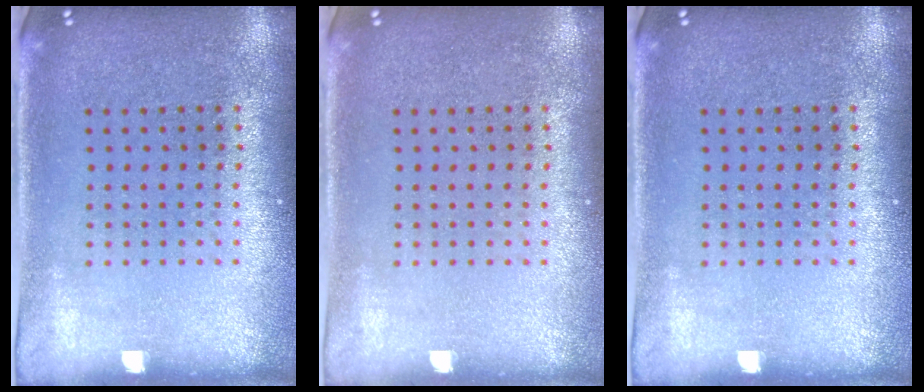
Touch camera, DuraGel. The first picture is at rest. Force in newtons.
{"total": 0.0}
{"total": 0.0}